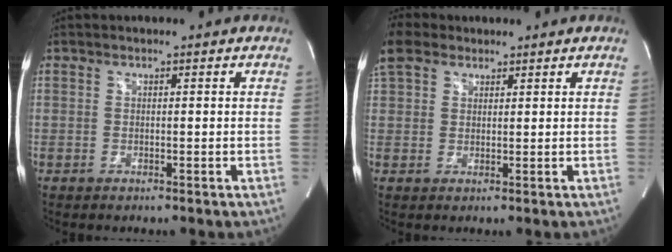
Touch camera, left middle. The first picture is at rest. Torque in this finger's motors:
{"motor_torque": [0.44, -0.28, 1.05, 0.21]}